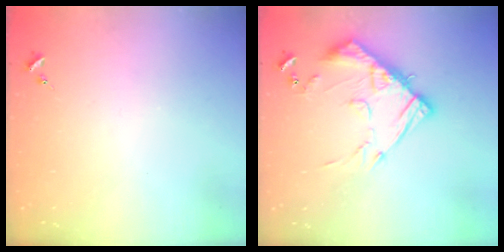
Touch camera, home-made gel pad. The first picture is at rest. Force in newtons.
{"total": 14.2, "press": 14.2, "slide": 1.2}